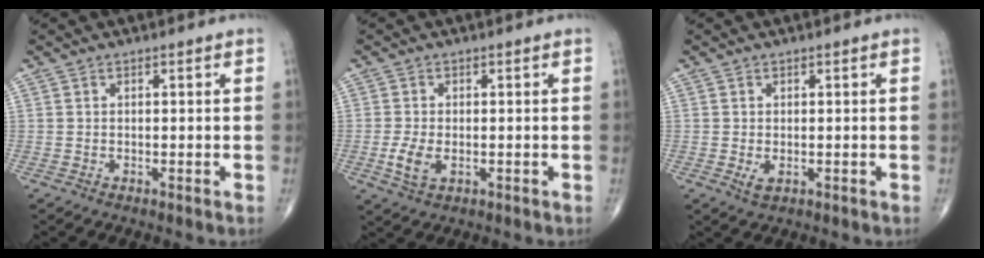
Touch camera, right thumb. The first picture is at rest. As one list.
[{"total": 4.2, "force": [-0.9, 2.4, 3.4], "torque": [-0.075, -0.006, -0.015]}, {"total": 1.7, "force": [-0.2, 0.9, 1.4], "torque": [-0.022, -0.003, 0.000]}]